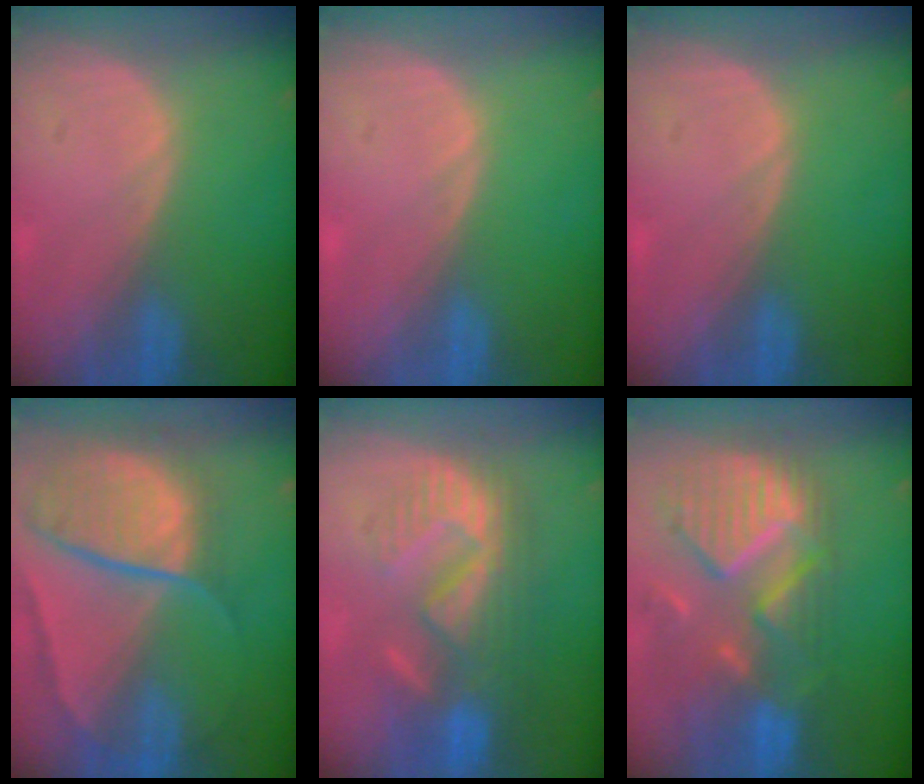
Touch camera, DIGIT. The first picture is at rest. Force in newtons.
{"total": 0.0}
{"total": 0.0}
{"total": 10.6, "press": 8.8, "slide": 5.9}
{"total": 10.1, "press": 9.4, "slide": 3.5}
{"total": 11.8, "press": 10.4, "slide": 5.5}